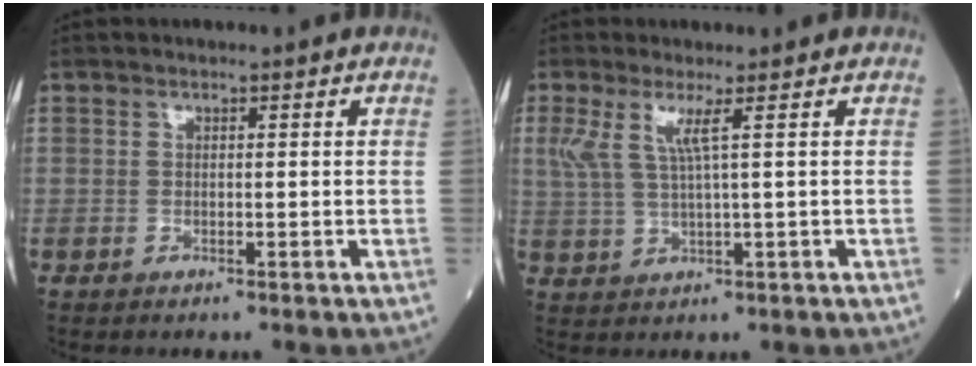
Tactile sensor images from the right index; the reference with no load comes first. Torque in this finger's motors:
{"motor_torque": [0.12, 0.35, 0.07, 0.08]}